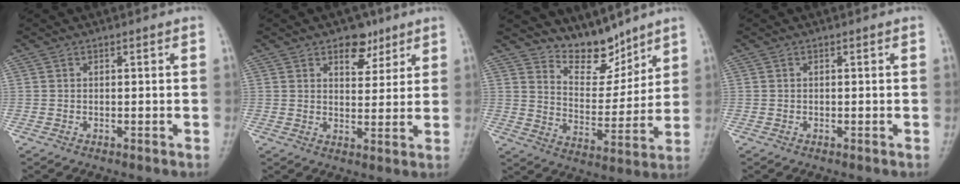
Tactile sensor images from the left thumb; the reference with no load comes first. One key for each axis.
{"total": 6.0, "fx": 3.7, "fy": 3.7, "fz": 2.9, "tx": -0.010, "ty": -0.020, "tz": 0.054}
{"total": 9.6, "fx": 8.3, "fy": 4.1, "fz": 2.6, "tx": -0.012, "ty": -0.067, "tz": 0.152}
{"total": 0.0}